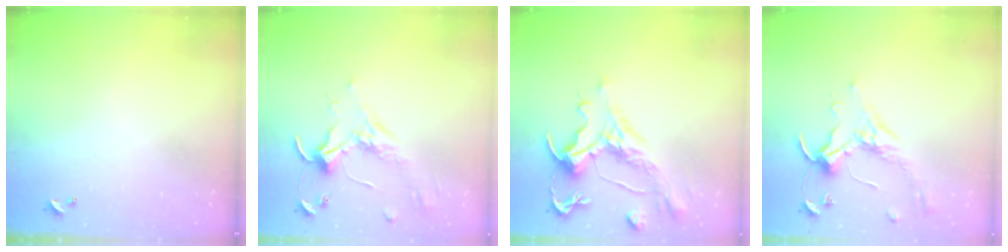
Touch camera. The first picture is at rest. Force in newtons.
{"total": 1.6, "press": 1.6, "slide": 0.4}
{"total": 2.6, "press": 2.1, "slide": 1.6}
{"total": 0.7, "press": 0.6, "slide": 0.4}